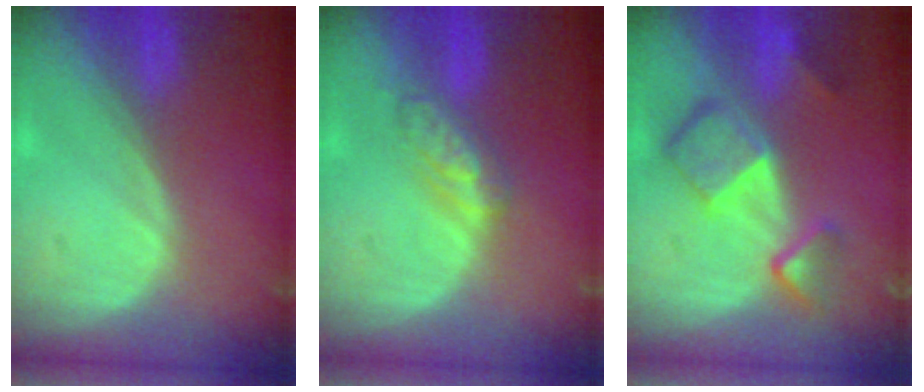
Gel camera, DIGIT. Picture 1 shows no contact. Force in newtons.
{"total": 4.5, "press": 4.5, "slide": 0.7}
{"total": 7.9, "press": 6.8, "slide": 3.9}